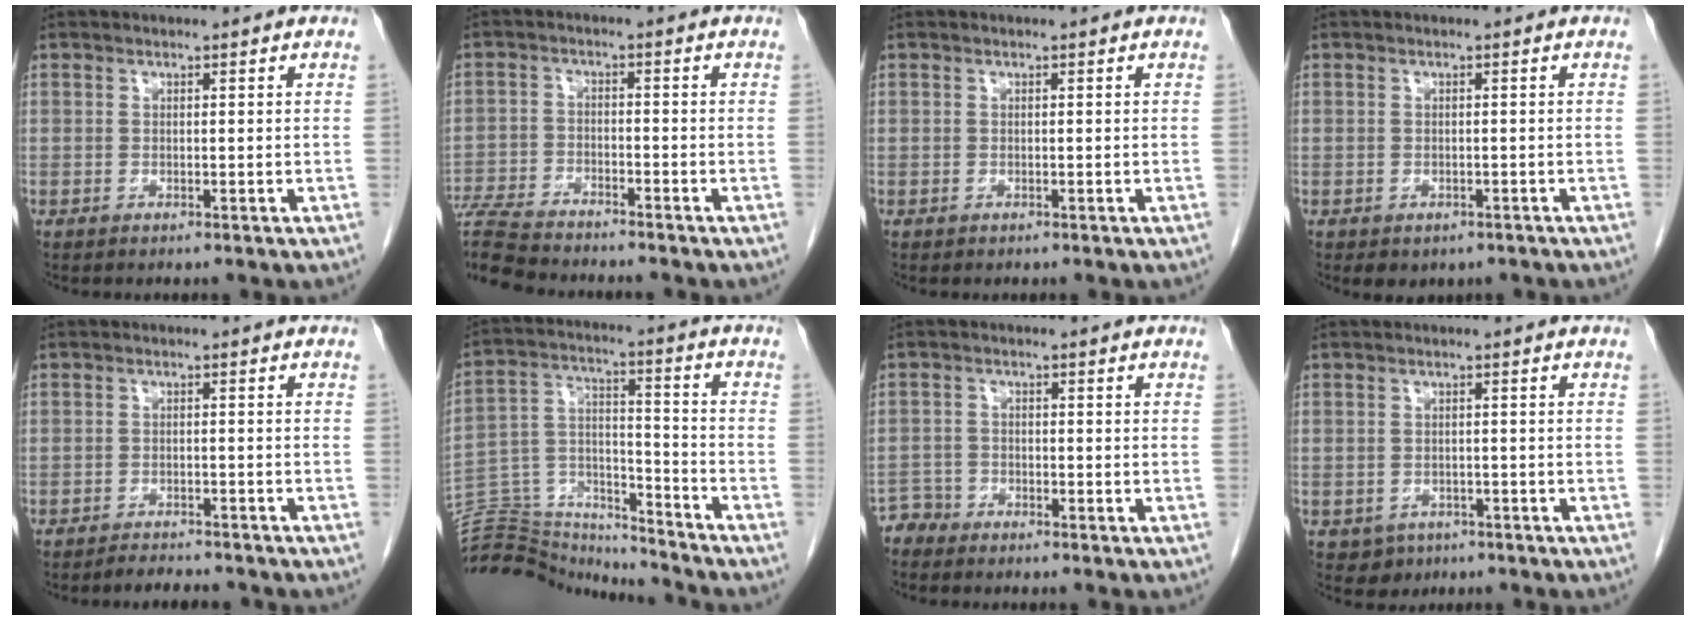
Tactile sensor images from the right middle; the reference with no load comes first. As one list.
[{"total": 11.7, "force": [-10.8, 1.5, 4.2], "torque": [-0.080, -0.007, -0.184]}, {"total": 0.0}, {"total": 2.8, "force": [-2.0, 1.7, 1.0], "torque": [-0.009, -0.001, -0.020]}, {"total": 4.5, "force": [-4.3, 0.8, 1.2], "torque": [-0.018, -0.007, -0.062]}, {"total": 16.7, "force": [-16.2, 3.0, 2.5], "torque": [-0.053, 0.053, -0.263]}, {"total": 2.6, "force": [-2.5, 0.6, -0.8], "torque": [0.020, -0.005, -0.050]}, {"total": 2.9, "force": [-1.6, 2.4, 0.3], "torque": [-0.004, 0.008, -0.017]}]